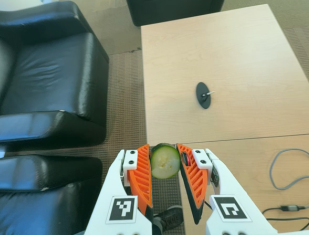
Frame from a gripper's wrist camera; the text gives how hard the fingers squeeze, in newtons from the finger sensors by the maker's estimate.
{"total": 10.0, "left": 10.4, "right": 9.6}